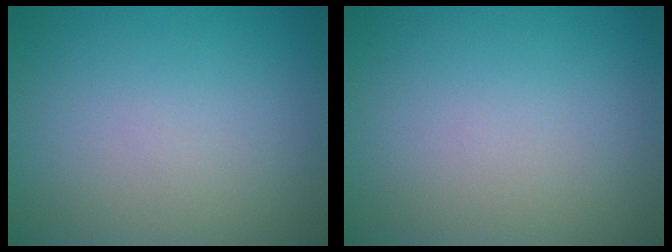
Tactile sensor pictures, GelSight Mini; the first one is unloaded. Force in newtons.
{"total": 0.0}